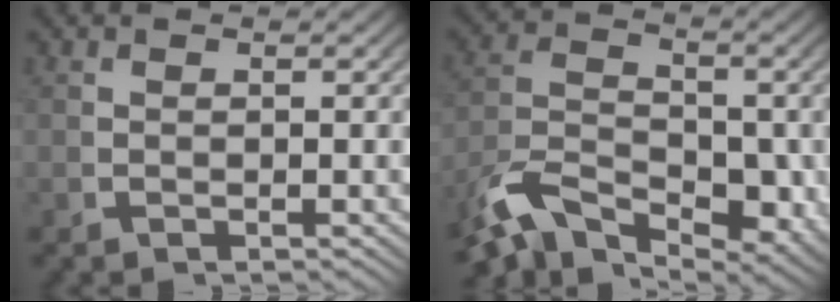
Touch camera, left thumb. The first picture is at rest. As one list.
[{"total": 8.3, "force": [-3.1, 5.0, 5.9], "torque": [-0.105, -0.035, -0.047]}]